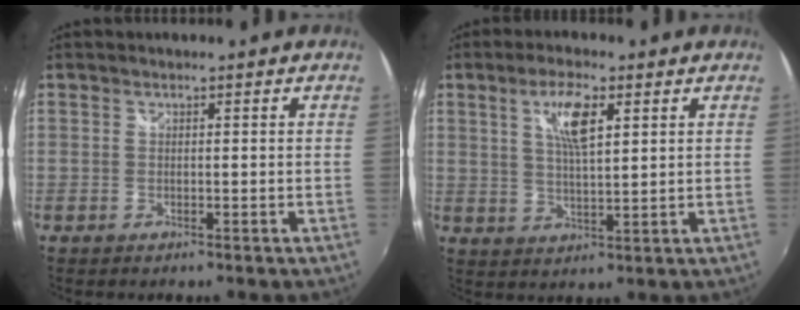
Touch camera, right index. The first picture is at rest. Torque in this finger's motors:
{"motor_torque": [0.37, 0.37, 0.18, 0.07]}